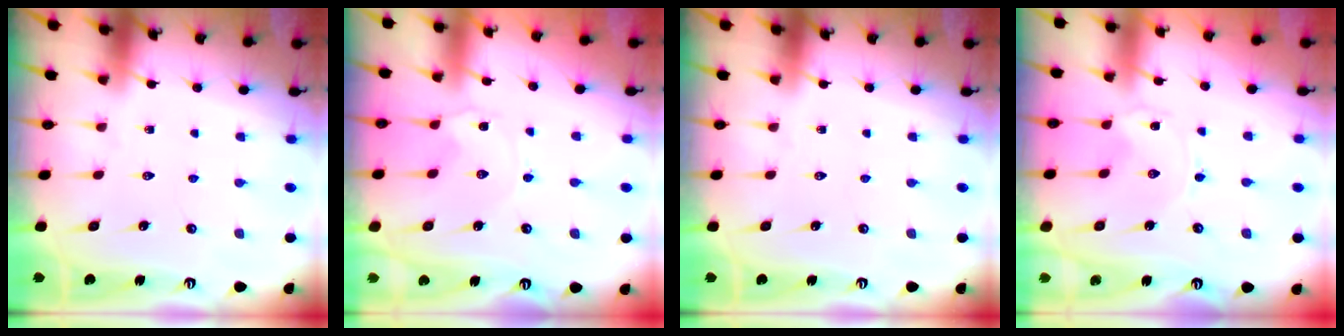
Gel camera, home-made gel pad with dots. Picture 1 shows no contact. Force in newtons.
{"total": 2.1, "press": 2.1, "slide": 0.1}
{"total": 0.0}
{"total": 0.0}